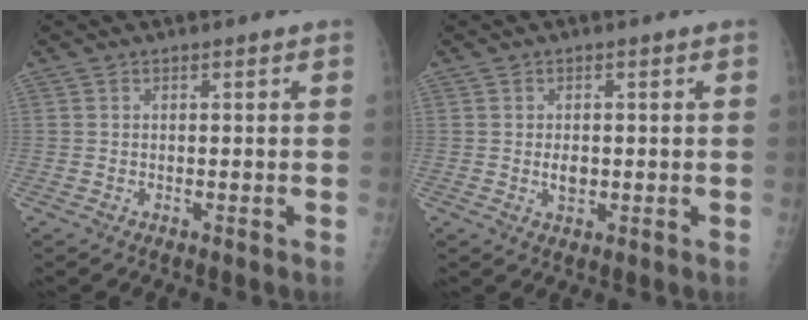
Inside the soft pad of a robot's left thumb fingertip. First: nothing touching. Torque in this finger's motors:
{"motor_torque": [0.30, 0.02, 0.08, 0.10, 0.00]}